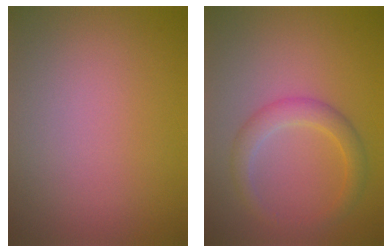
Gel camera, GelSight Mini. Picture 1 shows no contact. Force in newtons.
{"total": 2.7, "press": 2.7, "slide": 0.1}